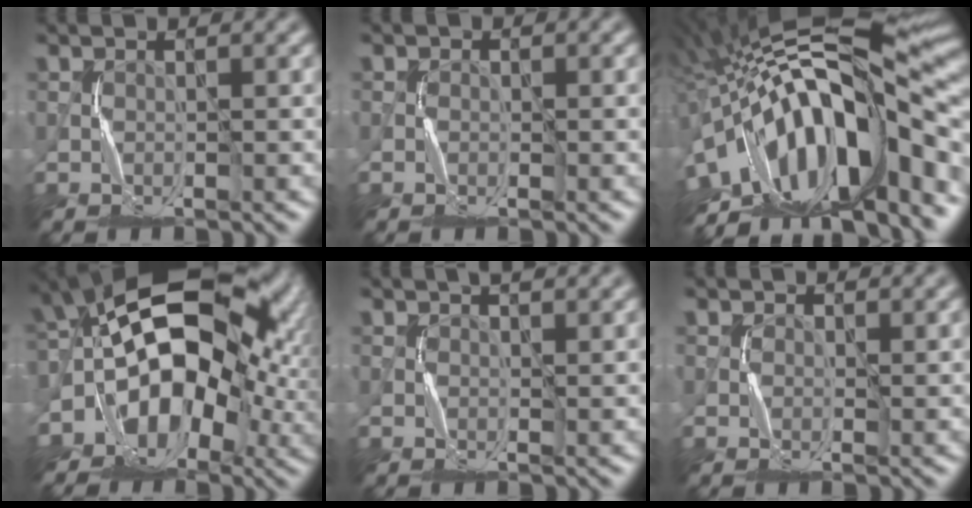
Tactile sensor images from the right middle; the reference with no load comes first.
{"total": 0.9, "force": [-0.2, 0.8, 0.4], "torque": [0.001, 0.001, -0.006]}
{"total": 18.0, "force": [-4.6, 6.8, 16.0], "torque": [-0.246, 0.019, -0.093]}
{"total": 14.4, "force": [-2.6, 9.3, 10.7], "torque": [-0.150, 0.014, -0.064]}
{"total": 2.0, "force": [1.4, 0.7, 1.3], "torque": [-0.016, 0.000, 0.020]}
{"total": 1.0, "force": [0.6, 0.8, 0.3], "torque": [-0.003, -0.002, 0.008]}